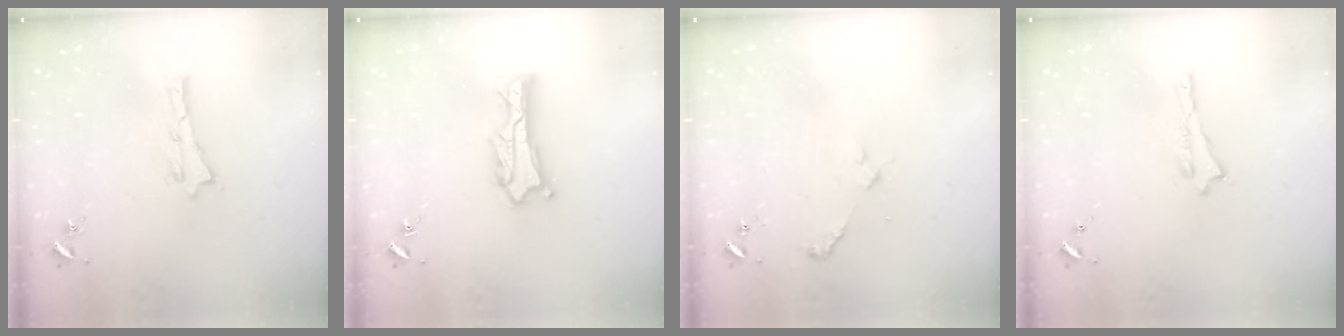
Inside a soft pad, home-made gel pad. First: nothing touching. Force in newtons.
{"total": 1.8, "press": 1.8, "slide": 0.2}
{"total": 2.3, "press": 2.3, "slide": 0.1}
{"total": 0.0}